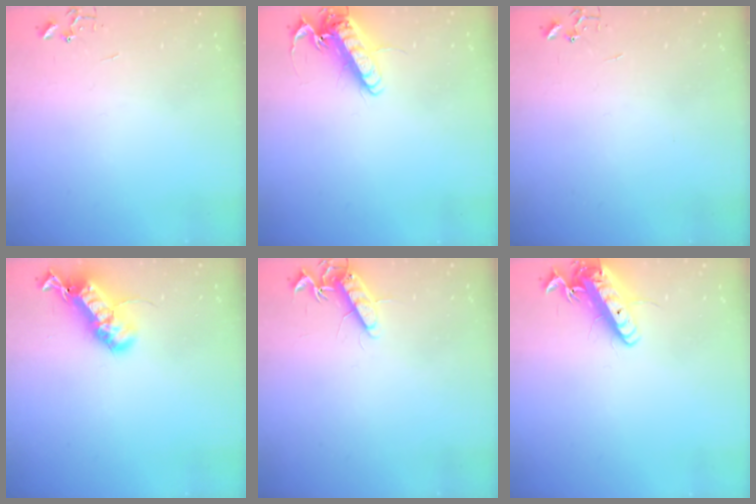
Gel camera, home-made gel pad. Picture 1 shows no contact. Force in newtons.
{"total": 14.8, "press": 14.6, "slide": 2.4}
{"total": 0.0}
{"total": 19.9, "press": 19.9, "slide": 0.3}
{"total": 11.1, "press": 11.1, "slide": 0.3}
{"total": 14.7, "press": 14.4, "slide": 2.8}